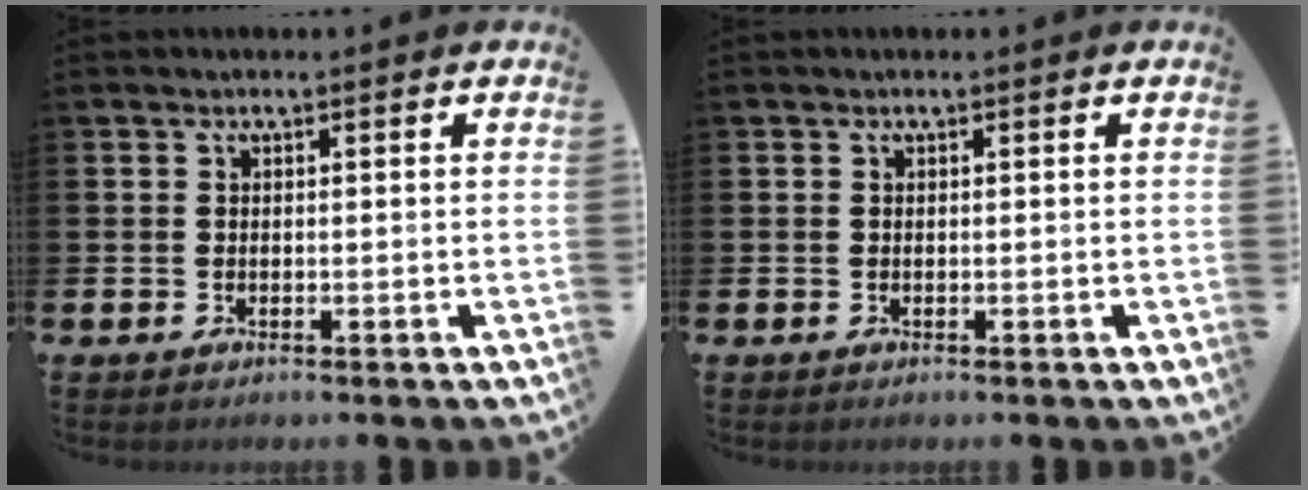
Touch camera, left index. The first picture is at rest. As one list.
[{"total": 0.0}]